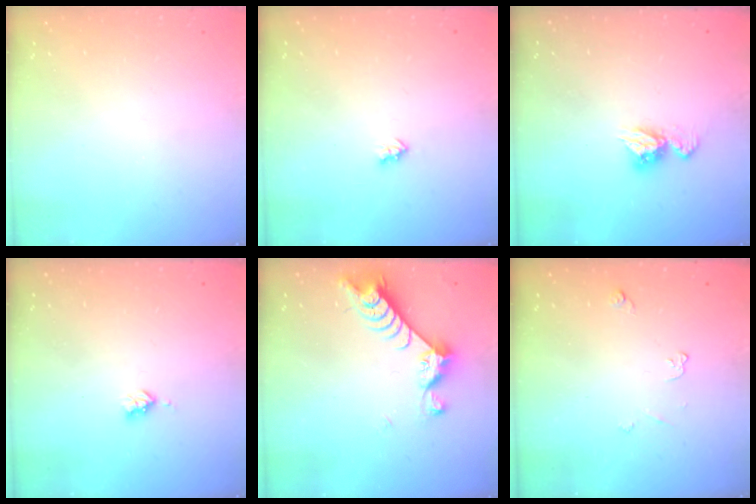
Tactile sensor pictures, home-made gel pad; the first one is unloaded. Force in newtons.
{"total": 2.0, "press": 2.0, "slide": 0.3}
{"total": 7.8, "press": 7.8, "slide": 0.6}
{"total": 2.9, "press": 2.9, "slide": 0.5}
{"total": 7.2, "press": 7.2, "slide": 1.0}
{"total": 3.4, "press": 3.4, "slide": 0.6}